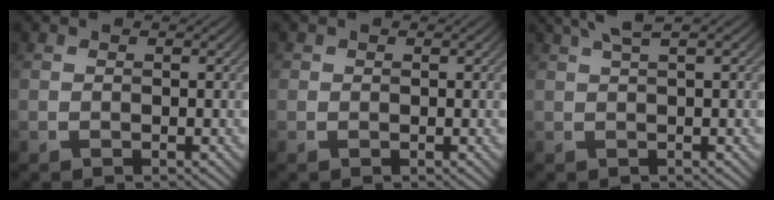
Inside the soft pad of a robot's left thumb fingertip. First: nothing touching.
{"total": 0.9, "force": [0.2, 0.8, 0.1], "torque": [0.002, -0.003, 0.001]}
{"total": 3.5, "force": [1.7, 0.5, 3.0], "torque": [-0.052, 0.017, 0.034]}